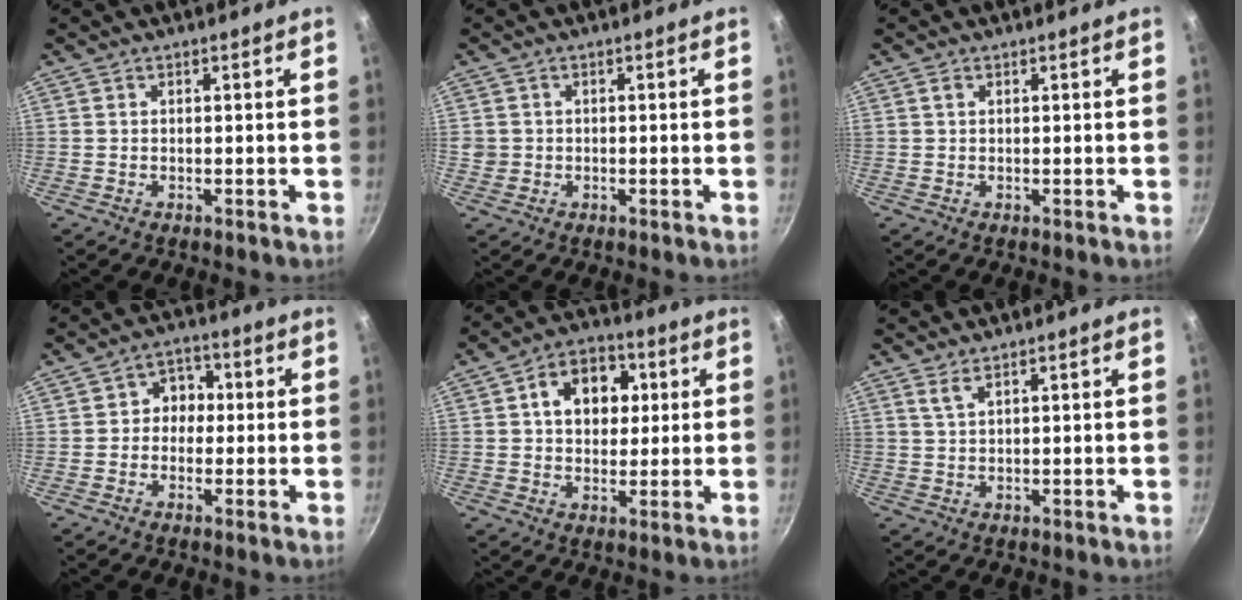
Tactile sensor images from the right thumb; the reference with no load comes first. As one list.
[{"total": 2.0, "force": [-0.1, 1.9, 0.6], "torque": [-0.006, 0.008, 0.000]}, {"total": 0.8, "force": [0.3, 0.6, 0.4], "torque": [-0.006, 0.001, 0.005]}, {"total": 5.3, "force": [-0.1, 4.7, 2.5], "torque": [0.004, 0.013, -0.014]}, {"total": 11.2, "force": [2.8, 8.4, 7.0], "torque": [-0.069, 0.007, 0.032]}, {"total": 1.8, "force": [1.2, 0.4, 1.3], "torque": [-0.028, -0.005, 0.028]}]